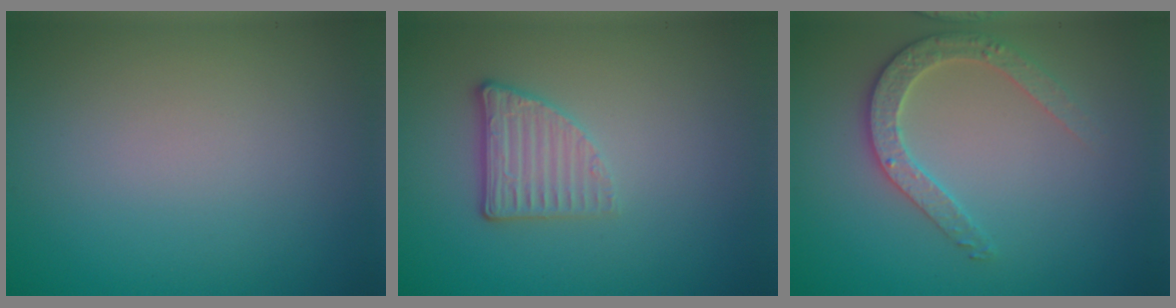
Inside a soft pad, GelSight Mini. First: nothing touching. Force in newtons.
{"total": 2.7, "press": 2.3, "slide": 1.4}
{"total": 2.8, "press": 2.7, "slide": 0.5}